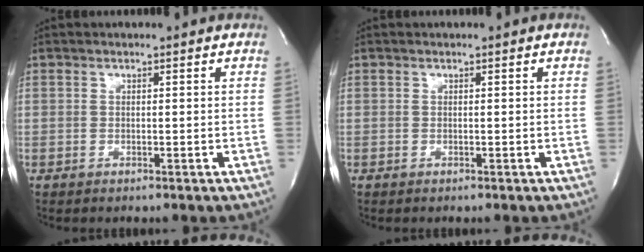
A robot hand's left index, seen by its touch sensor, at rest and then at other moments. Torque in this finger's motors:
{"motor_torque": [0.00, 0.00, 0.00, 0.00]}